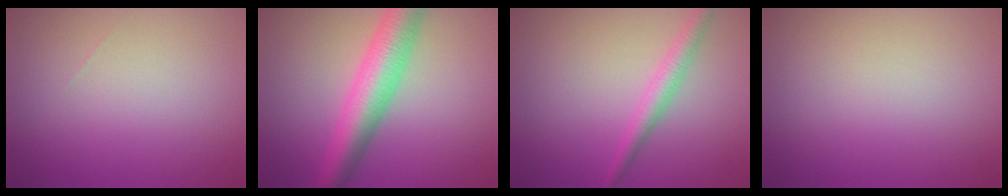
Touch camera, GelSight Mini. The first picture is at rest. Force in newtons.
{"total": 6.8, "press": 6.8, "slide": 0.2}
{"total": 2.4, "press": 2.4, "slide": 0.1}
{"total": 0.0}